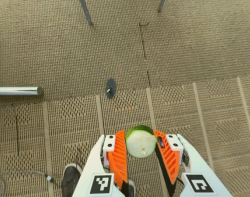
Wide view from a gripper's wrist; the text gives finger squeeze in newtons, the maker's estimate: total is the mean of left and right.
{"total": 9.0, "left": 8.7, "right": 9.4}